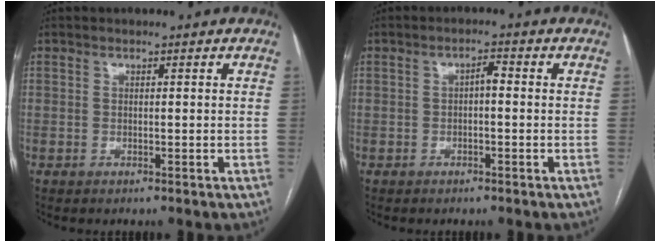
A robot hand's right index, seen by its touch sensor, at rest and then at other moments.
{"total": 1.9, "force": [-0.1, 0.6, 1.8], "torque": [-0.028, 0.007, -0.003]}